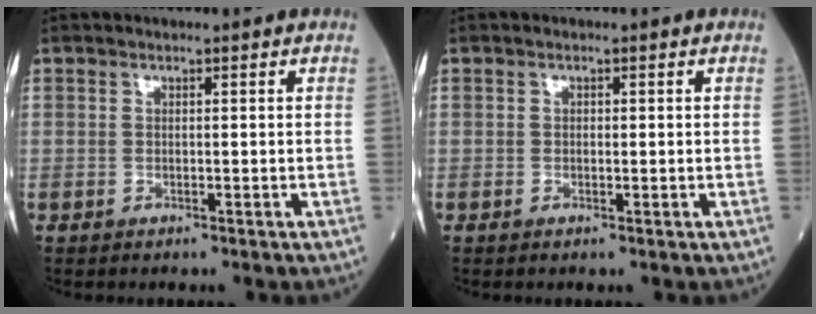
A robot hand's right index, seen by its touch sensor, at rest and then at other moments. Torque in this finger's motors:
{"motor_torque": [-0.03, -0.04, -0.03, -0.01]}